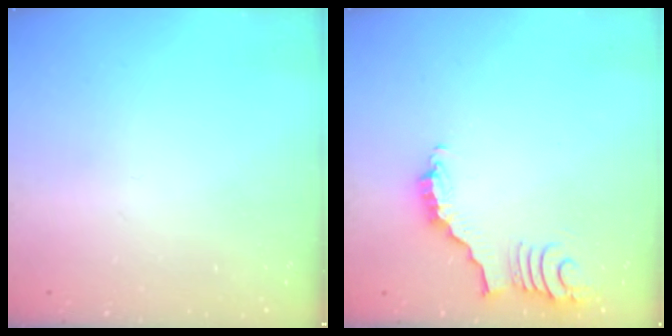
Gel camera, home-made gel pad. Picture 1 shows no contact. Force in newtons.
{"total": 3.4, "press": 3.4, "slide": 0.4}